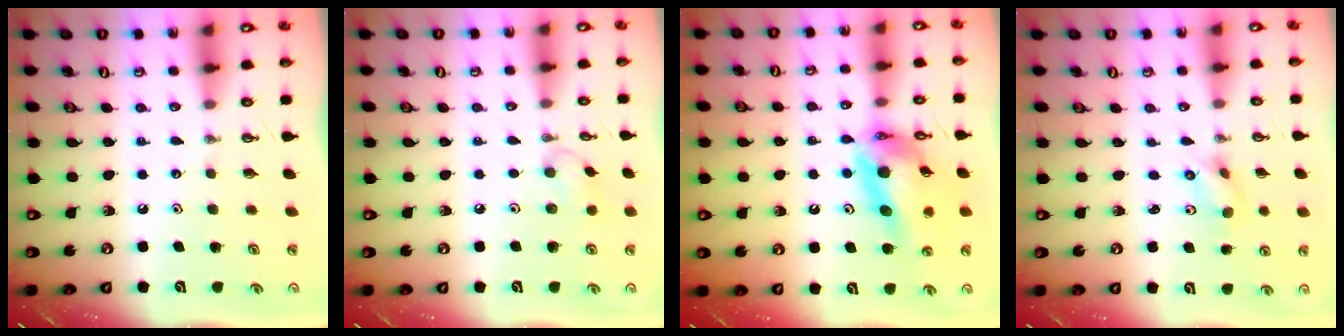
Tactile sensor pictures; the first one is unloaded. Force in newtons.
{"total": 6.5, "press": 6.5, "slide": 0.6}
{"total": 16.2, "press": 16.1, "slide": 1.7}
{"total": 2.9, "press": 1.1, "slide": 2.7}